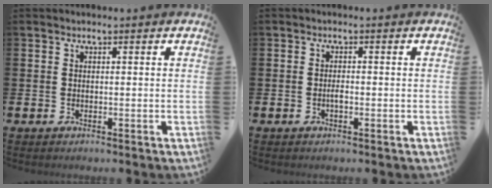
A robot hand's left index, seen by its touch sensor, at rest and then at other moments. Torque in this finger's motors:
{"motor_torque": [0.17, 0.12, 0.02, 0.00]}